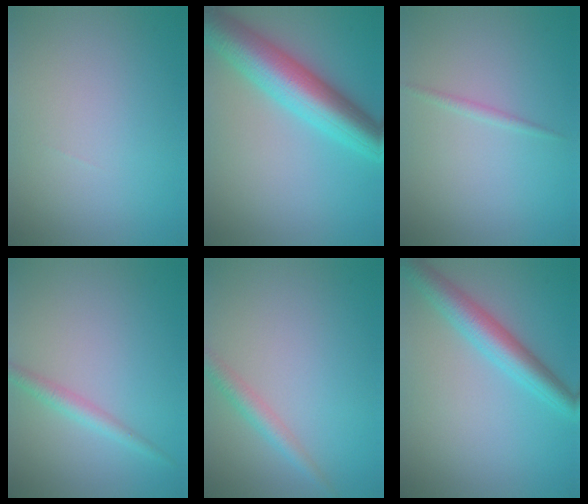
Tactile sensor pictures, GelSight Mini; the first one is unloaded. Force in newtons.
{"total": 9.2, "press": 9.2, "slide": 0.2}
{"total": 0.8, "press": 0.8, "slide": 0.0}
{"total": 1.9, "press": 1.9, "slide": 0.0}
{"total": 2.1, "press": 2.1, "slide": 0.0}
{"total": 4.8, "press": 4.8, "slide": 0.1}